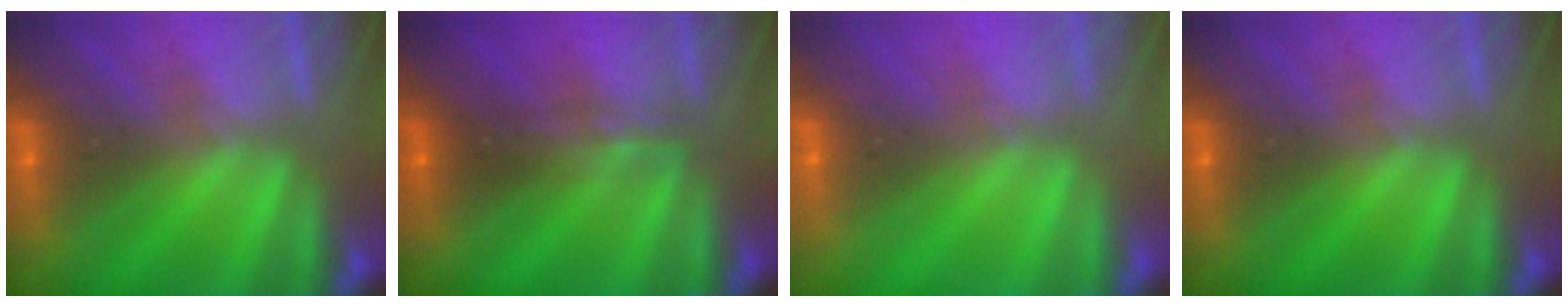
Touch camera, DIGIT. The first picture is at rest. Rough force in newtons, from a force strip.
{"total": 2.3}
{"total": 1.5}
{"total": 0.0}